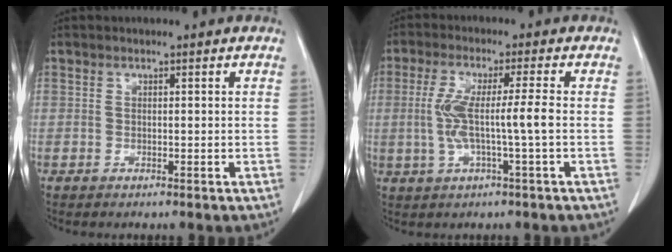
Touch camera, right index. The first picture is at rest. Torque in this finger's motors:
{"motor_torque": [0.90, -0.24, 0.52, 0.17]}